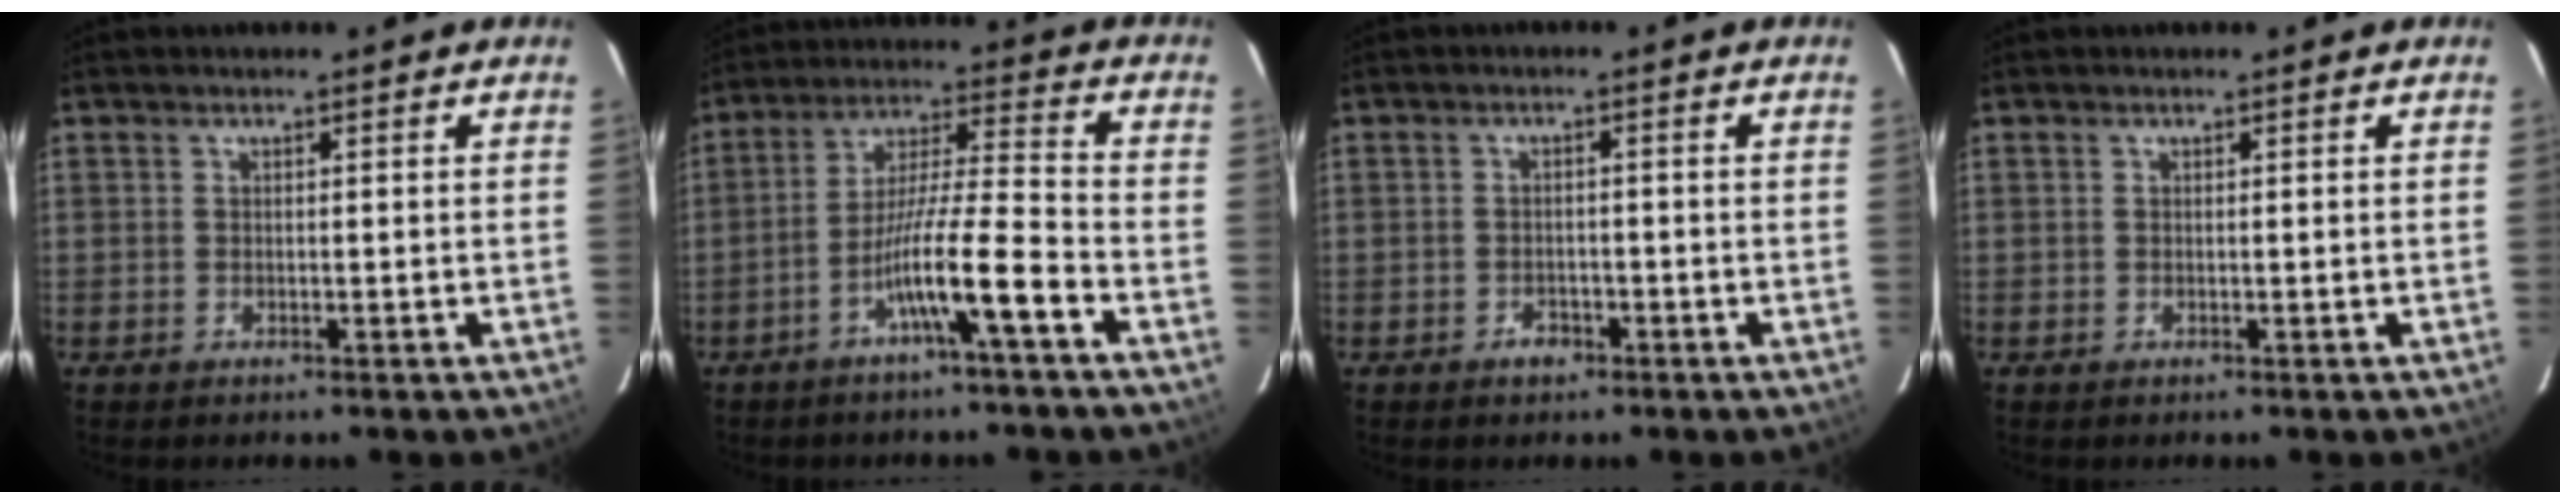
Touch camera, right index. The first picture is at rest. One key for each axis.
{"total": 10.2, "fx": -5.1, "fy": -0.6, "fz": 8.8, "tx": -0.161, "ty": 0.009, "tz": -0.095}
{"total": 2.0, "fx": -1.3, "fy": 1.2, "fz": 0.9, "tx": -0.012, "ty": 0.005, "tz": -0.017}
{"total": 0.0}